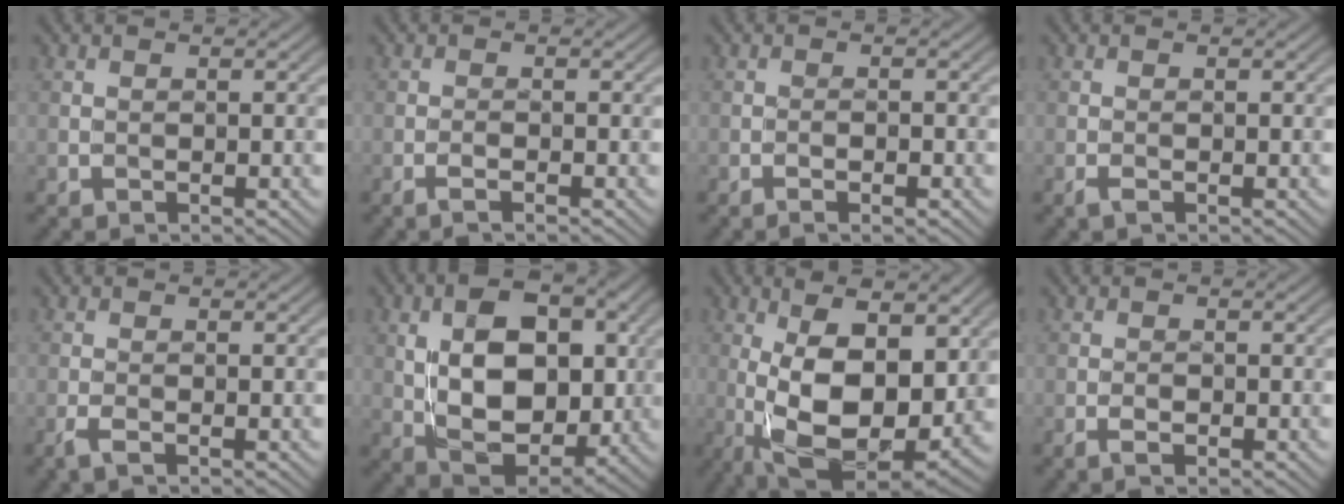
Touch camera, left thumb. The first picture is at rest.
{"total": 1.2, "force": [-0.9, -0.4, 0.6], "torque": [-0.018, 0.001, -0.018]}
{"total": 1.5, "force": [-1.0, 0.0, 1.1], "torque": [-0.023, 0.000, -0.017]}
{"total": 0.9, "force": [-0.6, 0.1, 0.7], "torque": [-0.019, -0.001, -0.011]}
{"total": 1.5, "force": [-0.9, 0.2, 1.2], "torque": [-0.033, -0.003, -0.019]}
{"total": 10.4, "force": [1.6, 6.6, 7.8], "torque": [-0.144, -0.001, 0.028]}
{"total": 13.3, "force": [1.0, 5.5, 12.1], "torque": [-0.214, -0.014, 0.024]}
{"total": 1.5, "force": [-0.9, 0.4, 1.1], "torque": [-0.023, -0.002, -0.015]}